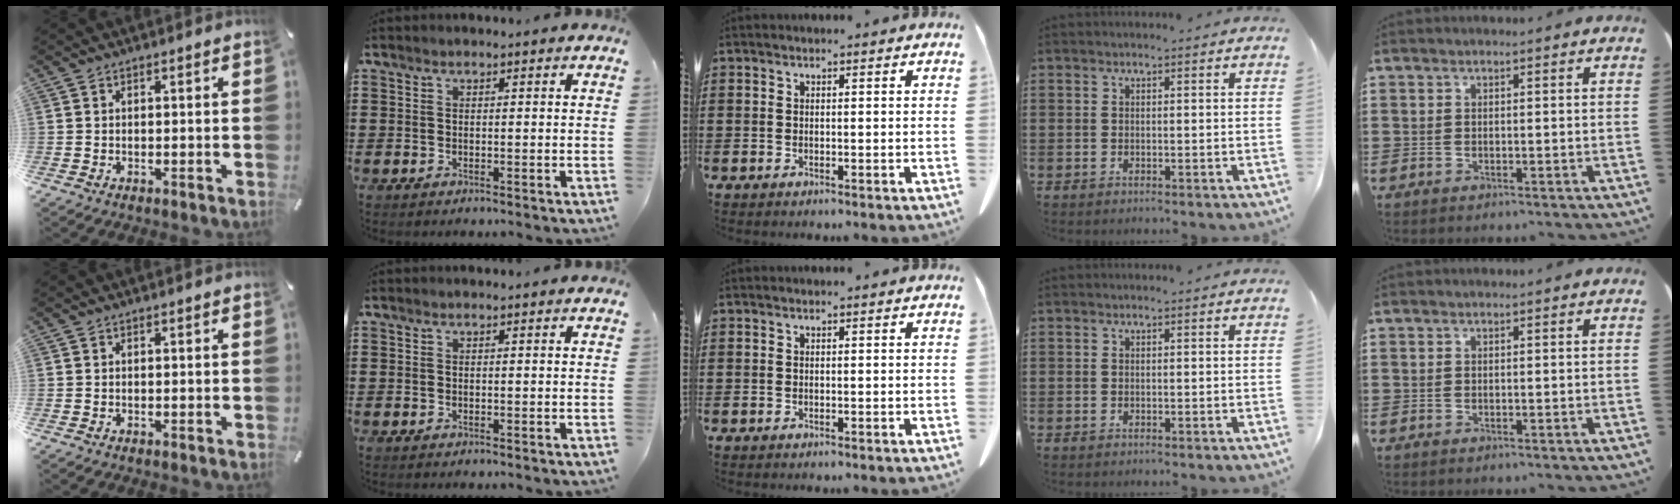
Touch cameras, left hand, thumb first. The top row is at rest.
{}